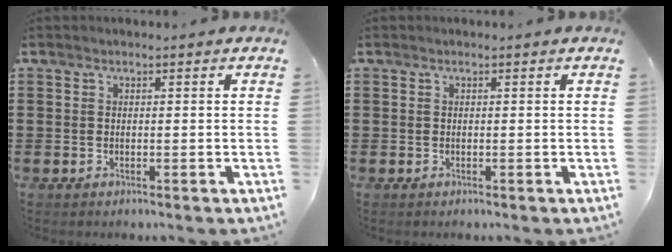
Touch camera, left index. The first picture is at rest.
{"total": 0.0}